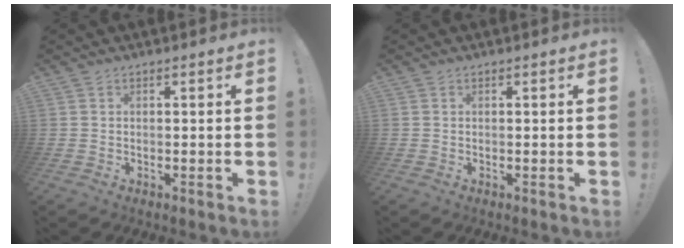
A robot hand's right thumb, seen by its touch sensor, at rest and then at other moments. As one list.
[{"total": 0.0}]